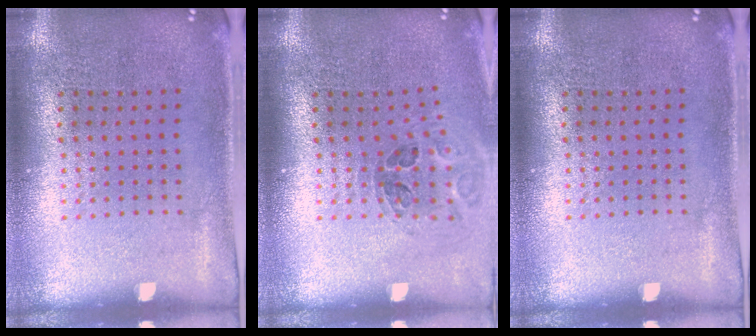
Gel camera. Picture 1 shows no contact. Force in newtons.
{"total": 1.0, "press": 1.0, "slide": 0.3}
{"total": 0.0}